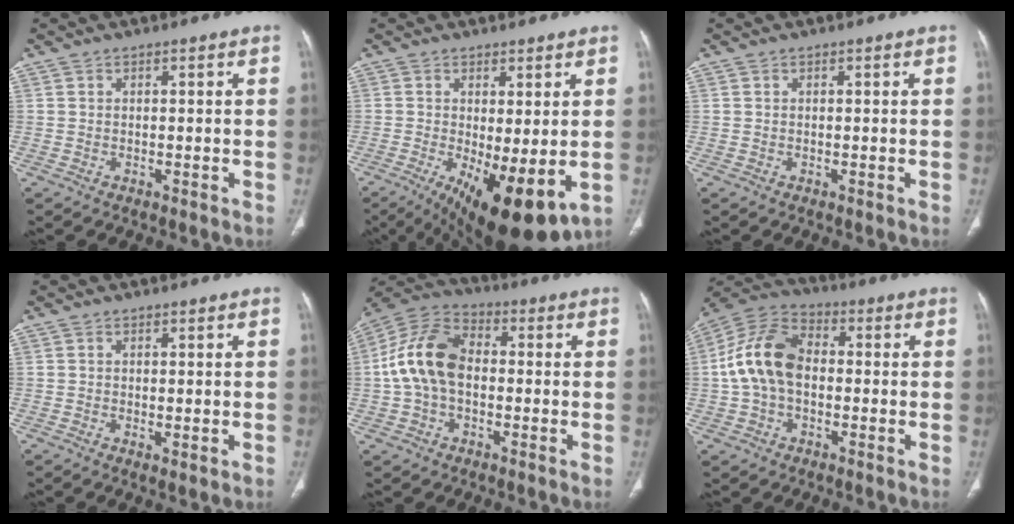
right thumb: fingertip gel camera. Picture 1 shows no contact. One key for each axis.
{"total": 13.6, "fx": -3.4, "fy": 4.7, "fz": 12.3, "tx": -0.192, "ty": -0.027, "tz": -0.034}
{"total": 0.0}
{"total": 1.3, "fx": -0.1, "fy": 0.4, "fz": 1.2, "tx": -0.026, "ty": -0.008, "tz": 0.001}
{"total": 13.3, "fx": -0.3, "fy": 8.8, "fz": 10.0, "tx": -0.192, "ty": 0.035, "tz": -0.016}
{"total": 13.1, "fx": -0.2, "fy": 8.7, "fz": 9.8, "tx": -0.187, "ty": 0.034, "tz": -0.015}